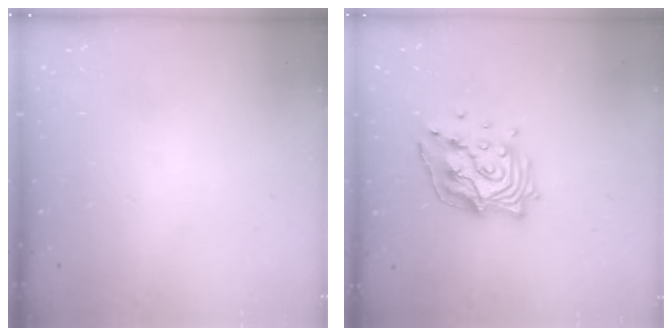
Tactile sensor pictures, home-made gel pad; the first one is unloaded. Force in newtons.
{"total": 14.9, "press": 14.8, "slide": 1.4}